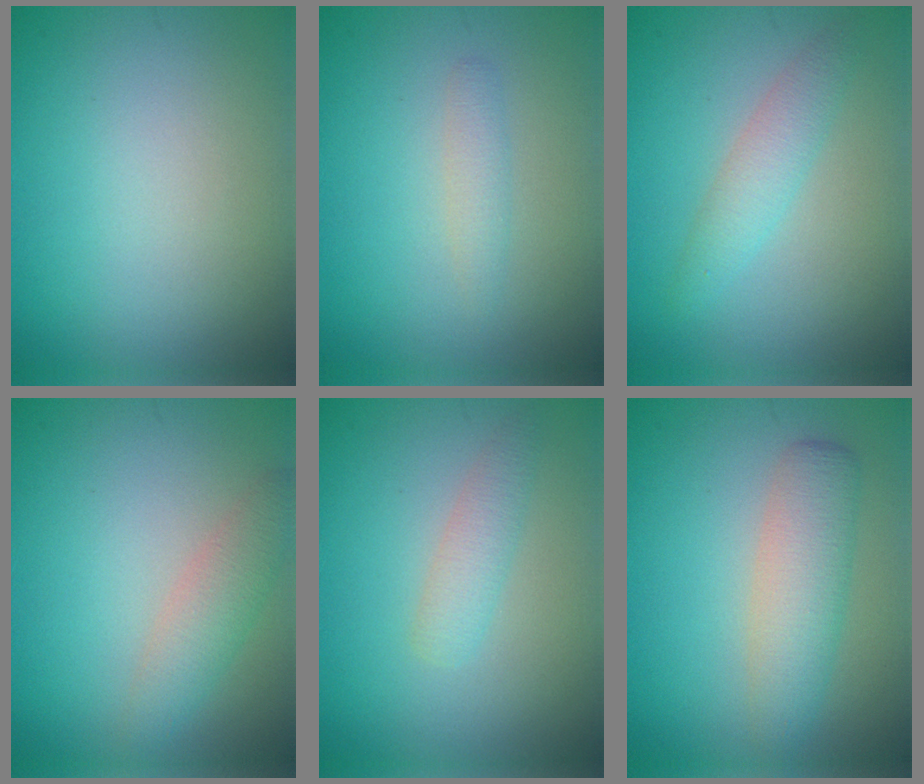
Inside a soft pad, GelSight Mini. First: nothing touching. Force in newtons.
{"total": 1.3, "press": 1.3, "slide": 0.1}
{"total": 2.4, "press": 2.4, "slide": 0.1}
{"total": 2.7, "press": 2.7, "slide": 0.0}
{"total": 1.9, "press": 1.9, "slide": 0.1}
{"total": 3.9, "press": 3.9, "slide": 0.2}